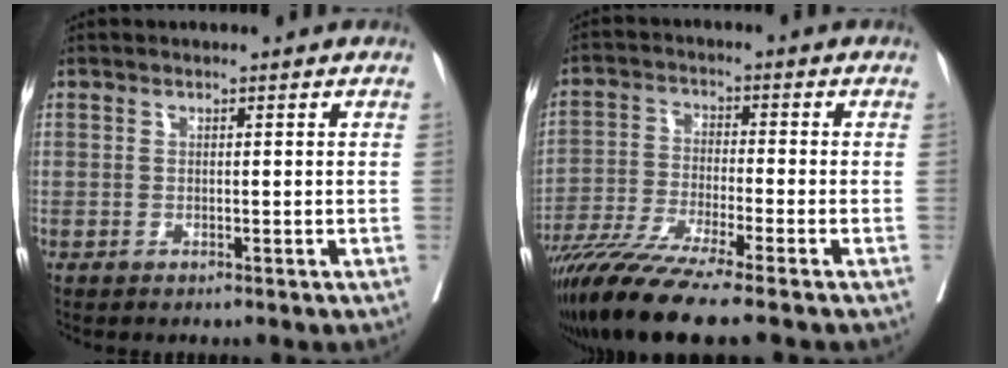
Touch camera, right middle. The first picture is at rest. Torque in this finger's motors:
{"motor_torque": [1.16, -0.98, 0.47, 0.21]}